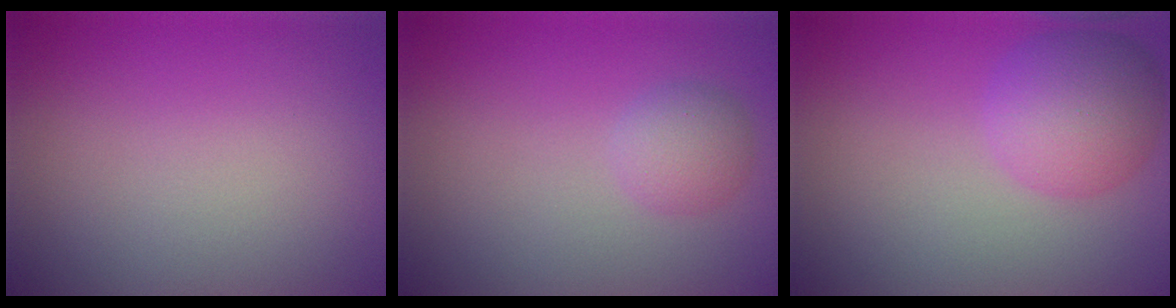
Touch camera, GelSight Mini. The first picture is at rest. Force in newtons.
{"total": 2.0, "press": 2.0, "slide": 0.1}
{"total": 4.8, "press": 4.8, "slide": 0.1}